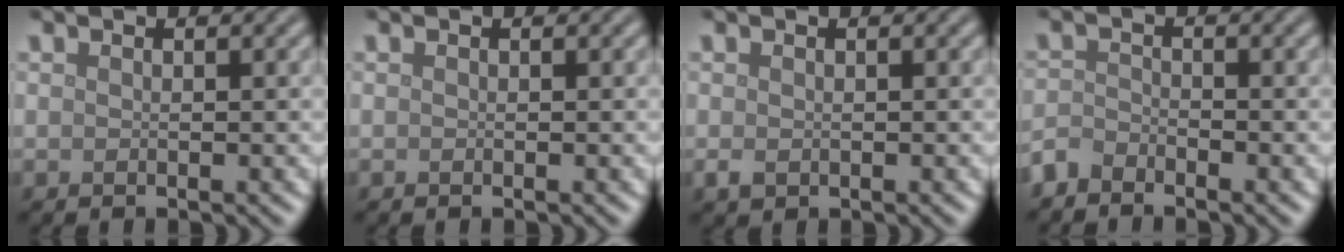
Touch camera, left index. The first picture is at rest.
{"total": 0.0}
{"total": 1.0, "force": [-0.2, 0.8, 0.6], "torque": [-0.012, -0.005, -0.004]}
{"total": 2.0, "force": [-1.9, 0.6, 0.2], "torque": [-0.006, 0.000, -0.048]}